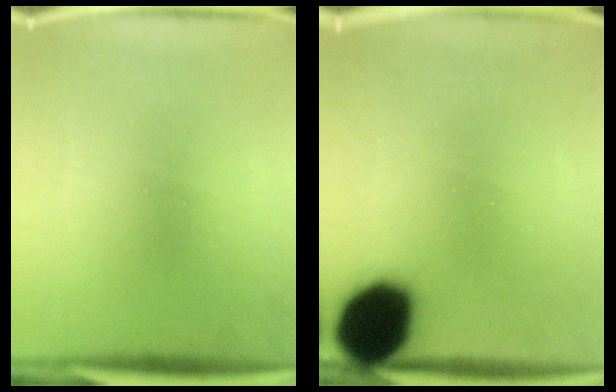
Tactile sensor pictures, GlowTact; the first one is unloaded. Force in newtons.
{"total": 18.7}